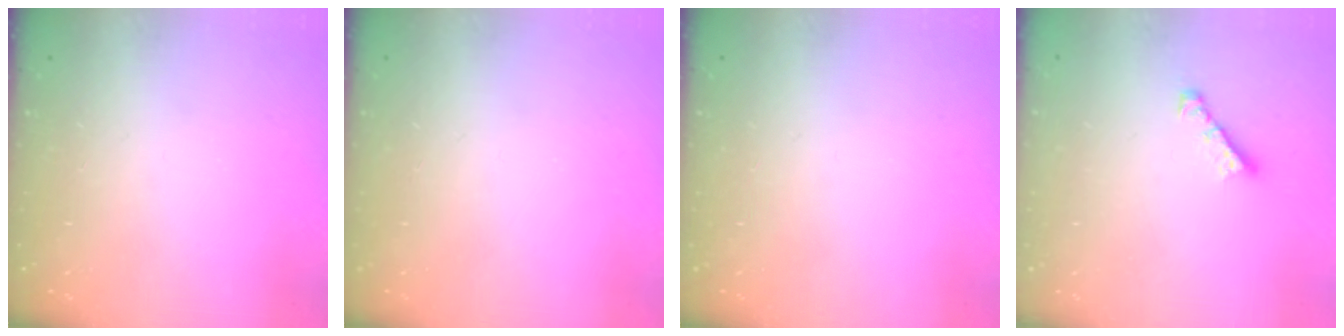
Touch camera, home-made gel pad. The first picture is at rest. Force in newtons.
{"total": 0.0}
{"total": 0.0}
{"total": 3.0, "press": 3.0, "slide": 0.3}